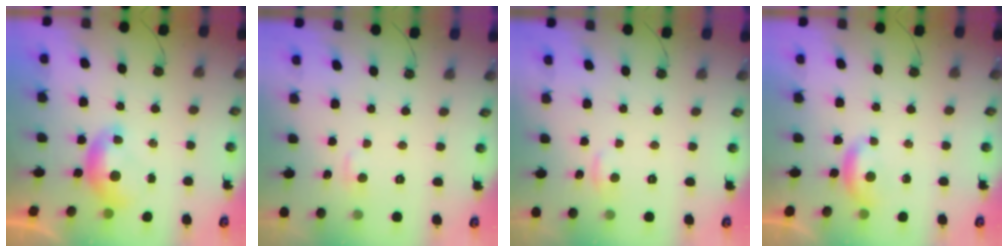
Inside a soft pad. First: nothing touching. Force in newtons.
{"total": 2.2, "press": 2.1, "slide": 0.6}
{"total": 1.2, "press": 1.0, "slide": 0.7}
{"total": 1.8, "press": 1.8, "slide": 0.4}